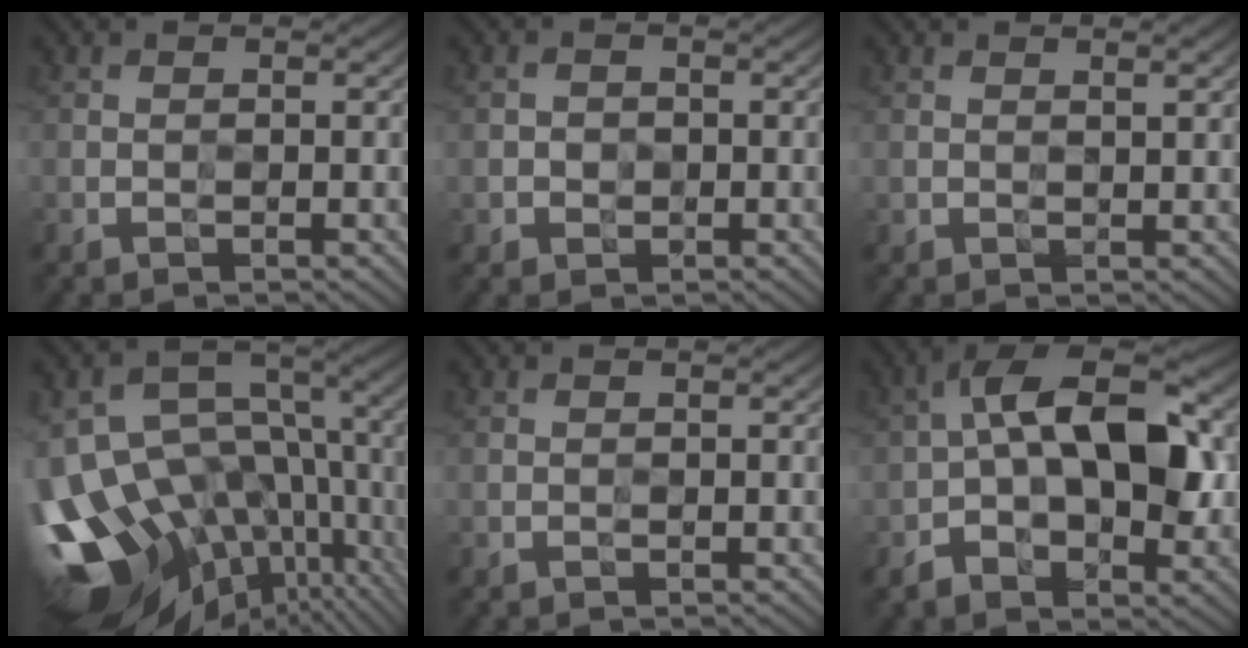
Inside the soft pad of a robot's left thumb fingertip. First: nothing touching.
{"total": 1.1, "force": [0.2, 1.0, -0.2], "torque": [0.016, 0.001, 0.004]}
{"total": 1.4, "force": [1.4, -0.2, -0.1], "torque": [0.003, 0.001, 0.024]}
{"total": 18.0, "force": [-4.9, 11.8, 12.7], "torque": [-0.244, -0.016, -0.056]}
{"total": 0.0}
{"total": 12.7, "force": [0.2, 7.1, 10.6], "torque": [-0.161, 0.026, 0.000]}